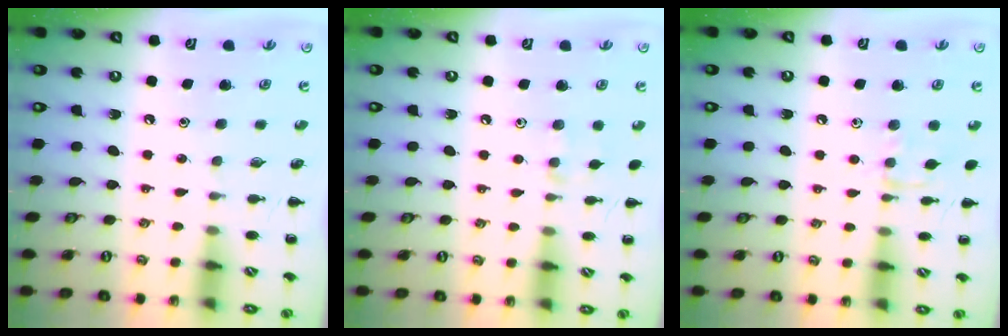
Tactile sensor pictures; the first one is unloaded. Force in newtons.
{"total": 4.5, "press": 4.3, "slide": 1.6}
{"total": 6.8, "press": 6.6, "slide": 1.3}